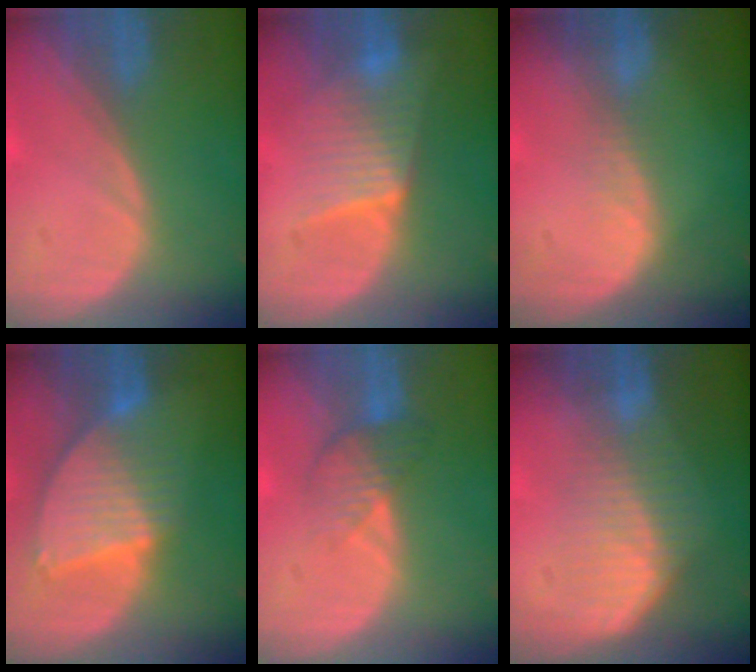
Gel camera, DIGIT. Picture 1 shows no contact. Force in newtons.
{"total": 6.3, "press": 6.3, "slide": 0.8}
{"total": 1.6, "press": 1.6, "slide": 0.1}
{"total": 8.7, "press": 7.5, "slide": 4.4}
{"total": 4.5, "press": 3.9, "slide": 2.3}
{"total": 7.4, "press": 6.4, "slide": 3.8}